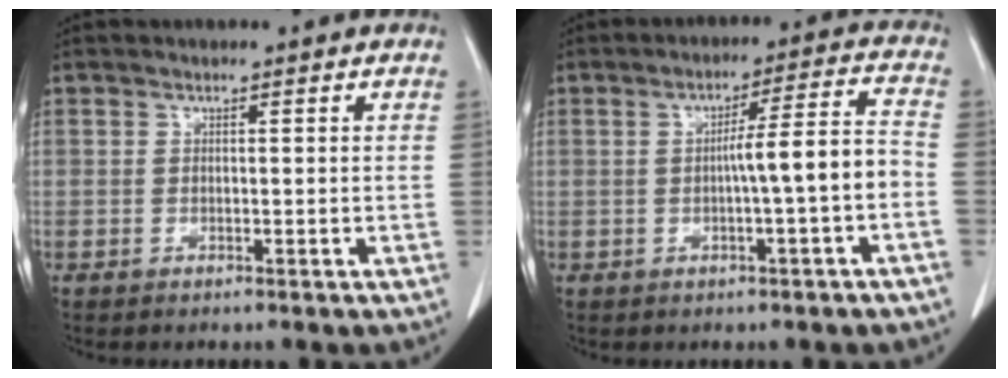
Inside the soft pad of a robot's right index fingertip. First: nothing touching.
{"total": 7.7, "force": [-1.6, -0.2, 7.5], "torque": [-0.114, 0.019, -0.021]}